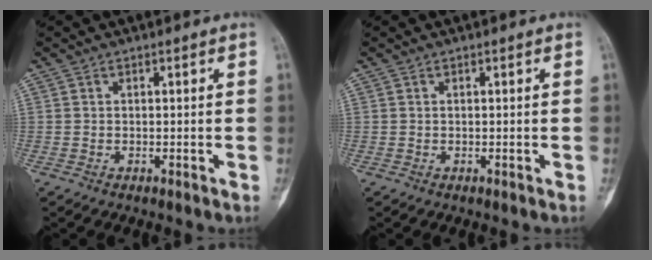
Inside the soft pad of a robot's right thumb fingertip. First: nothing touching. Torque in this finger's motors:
{"motor_torque": [0.40, -0.17, 0.34, 0.15, 0.07]}